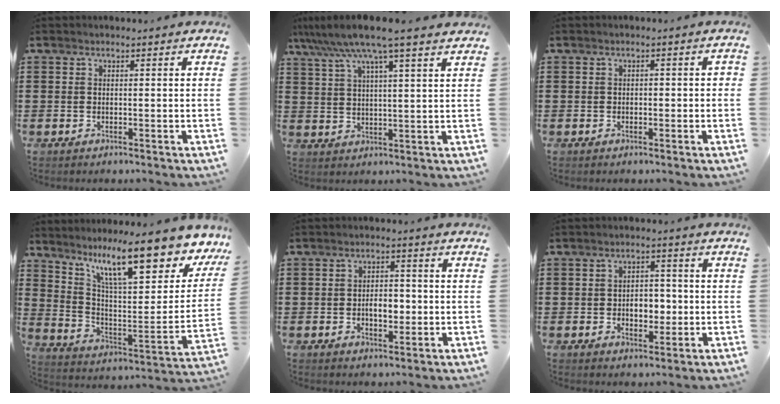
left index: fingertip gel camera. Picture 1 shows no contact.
{"total": 8.3, "force": [6.5, 0.2, 5.1], "torque": [-0.120, -0.022, 0.113]}
{"total": 0.9, "force": [-0.5, 0.6, 0.5], "torque": [-0.011, 0.001, -0.011]}
{"total": 14.6, "force": [10.1, 3.4, 10.1], "torque": [-0.185, -0.061, 0.166]}
{"total": 3.8, "force": [-0.7, 2.1, 3.1], "torque": [-0.045, -0.001, -0.020]}
{"total": 4.1, "force": [-0.8, 2.7, 2.9], "torque": [-0.047, 0.003, -0.023]}